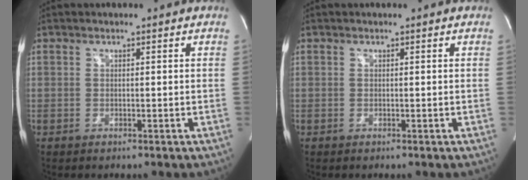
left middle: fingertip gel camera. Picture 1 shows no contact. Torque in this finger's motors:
{"motor_torque": [-0.08, 0.06, 0.11, -0.01]}